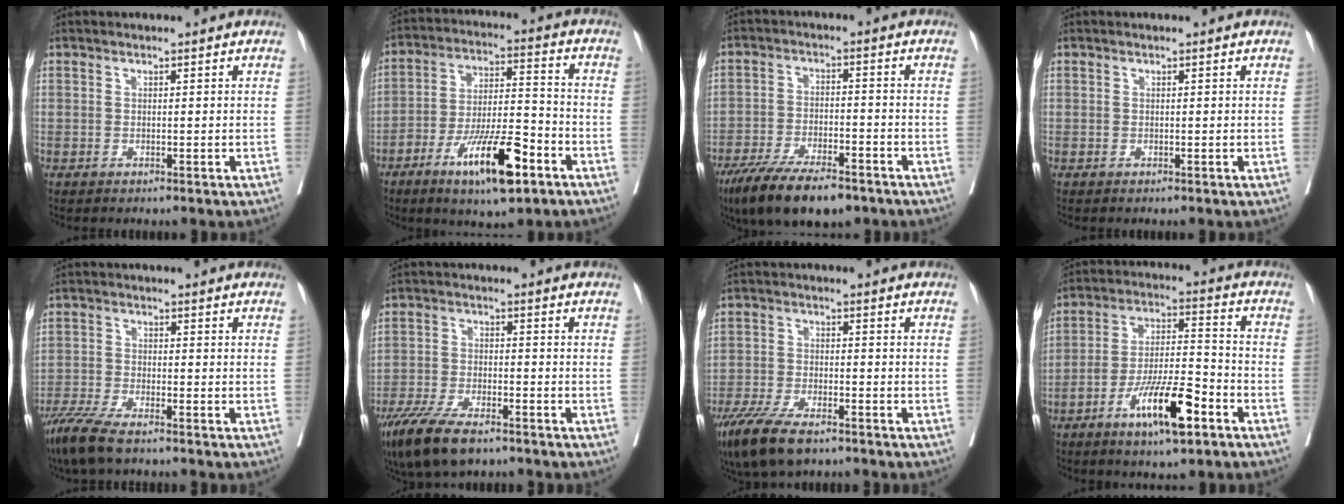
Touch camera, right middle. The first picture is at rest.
{"total": 13.5, "force": [-7.4, 2.9, 11.0], "torque": [-0.193, -0.005, -0.123]}
{"total": 13.1, "force": [-9.6, 3.8, 8.1], "torque": [-0.134, -0.021, -0.160]}
{"total": 0.0}
{"total": 7.1, "force": [-5.6, 1.0, 4.4], "torque": [-0.084, -0.019, -0.101]}
{"total": 10.8, "force": [-7.8, 3.1, 6.7], "torque": [-0.120, -0.021, -0.135]}
{"total": 10.6, "force": [-7.7, 3.1, 6.5], "torque": [-0.117, -0.020, -0.132]}
{"total": 12.4, "force": [-6.5, 2.3, 10.3], "torque": [-0.185, -0.006, -0.114]}